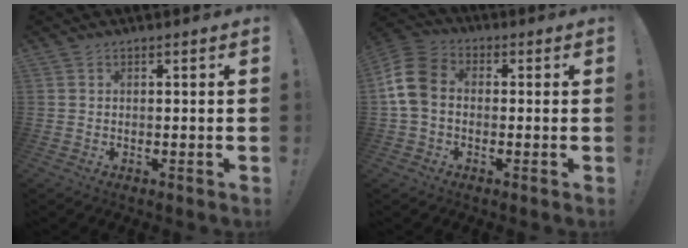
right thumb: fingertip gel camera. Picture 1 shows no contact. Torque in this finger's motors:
{"motor_torque": [0.02, 0.63, 0.18, 0.03, 0.32]}